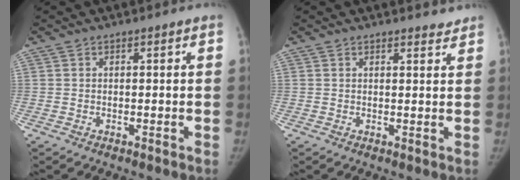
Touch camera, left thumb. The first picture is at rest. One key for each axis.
{"total": 2.1, "fx": 2.0, "fy": 0.5, "fz": 0.3, "tx": 0.003, "ty": -0.016, "tz": 0.022}